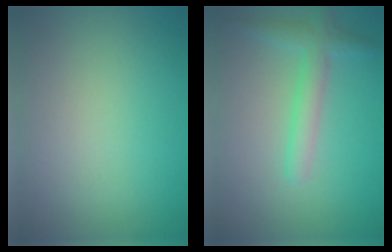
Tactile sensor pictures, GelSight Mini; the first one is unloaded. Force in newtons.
{"total": 2.8, "press": 2.8, "slide": 0.1}